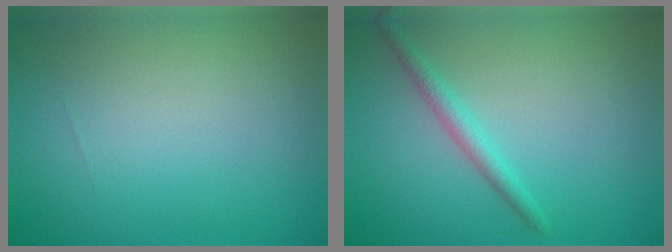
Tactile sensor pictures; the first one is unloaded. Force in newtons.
{"total": 1.8, "press": 1.8, "slide": 0.1}